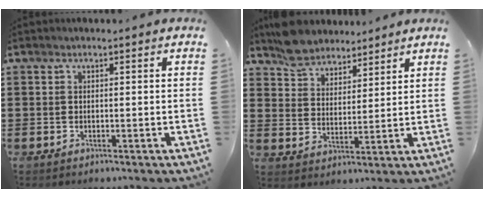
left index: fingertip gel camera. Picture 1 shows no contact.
{"total": 5.7, "force": [5.3, 2.1, 0.5], "torque": [-0.035, -0.009, 0.100]}